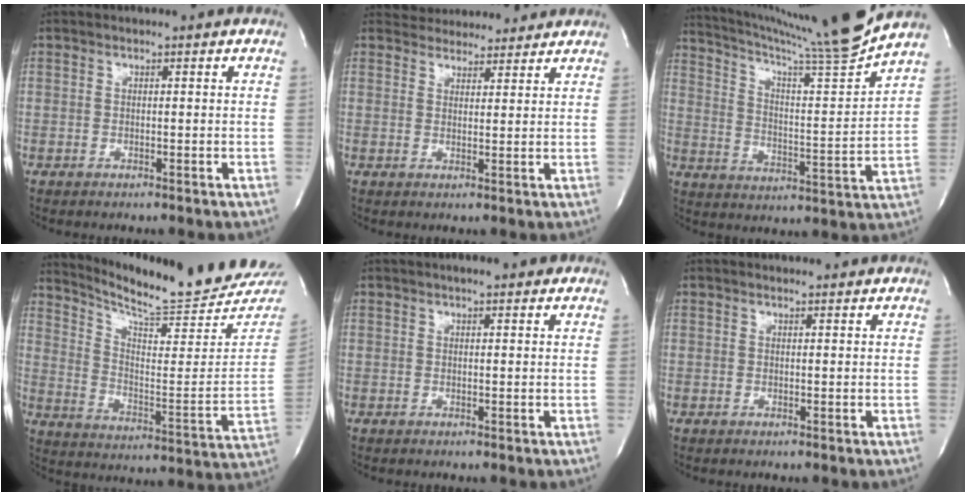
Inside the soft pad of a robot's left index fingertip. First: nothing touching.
{"total": 7.6, "force": [7.2, 2.2, 1.0], "torque": [-0.007, 0.017, 0.093]}
{"total": 16.2, "force": [15.0, -3.6, 4.8], "torque": [-0.089, -0.062, 0.231]}
{"total": 21.4, "force": [20.3, 0.0, 6.7], "torque": [-0.118, -0.109, 0.274]}
{"total": 2.8, "force": [2.0, 0.7, 1.9], "torque": [-0.031, 0.012, 0.028]}
{"total": 1.8, "force": [1.8, 0.2, 0.3], "torque": [-0.013, 0.006, 0.023]}